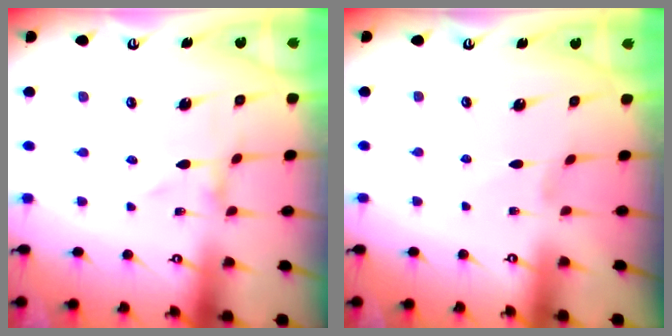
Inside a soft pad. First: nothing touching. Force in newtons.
{"total": 0.0}